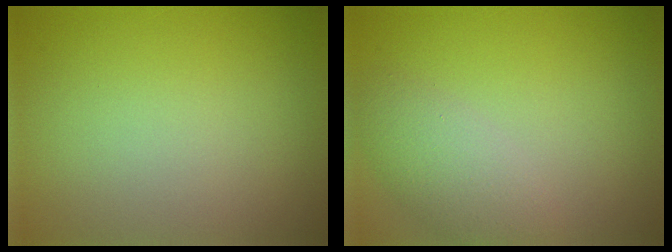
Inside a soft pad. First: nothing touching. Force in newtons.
{"total": 2.9, "press": 2.9, "slide": 0.2}